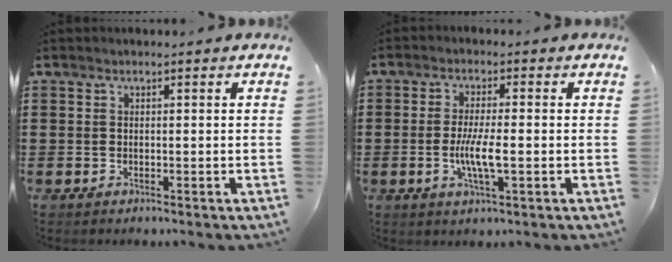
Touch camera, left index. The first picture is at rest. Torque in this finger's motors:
{"motor_torque": [1.41, 0.27, 0.35, 0.12]}